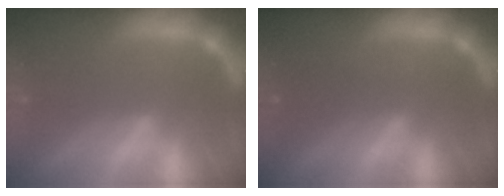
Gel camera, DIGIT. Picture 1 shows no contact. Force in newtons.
{"total": 2.0}